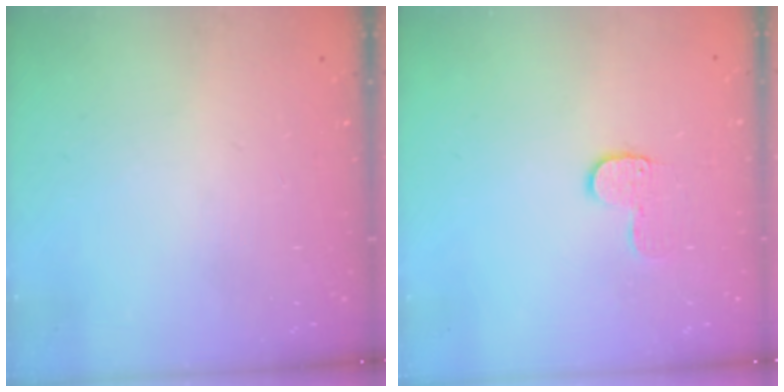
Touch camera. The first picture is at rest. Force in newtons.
{"total": 6.5, "press": 6.4, "slide": 0.4}